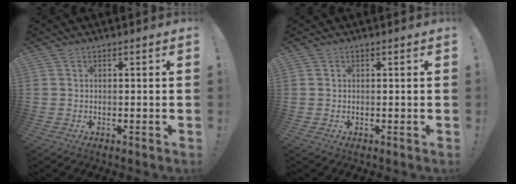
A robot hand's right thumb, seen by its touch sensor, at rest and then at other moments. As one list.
[{"total": 0.0}]